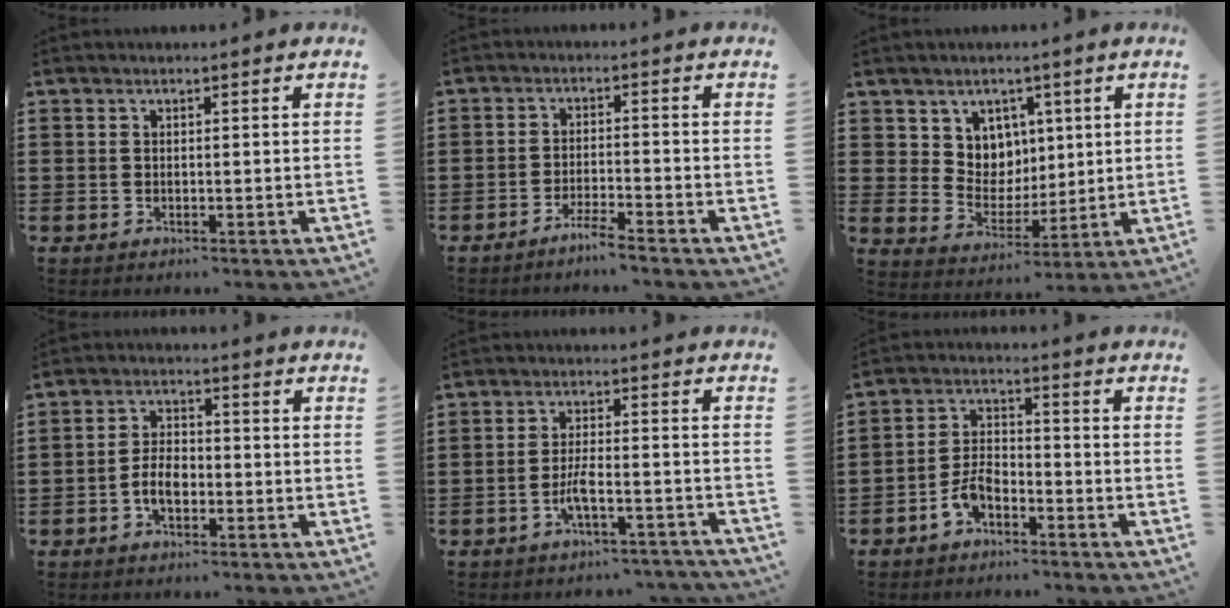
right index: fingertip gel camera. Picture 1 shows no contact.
{"total": 2.9, "force": [-2.7, -0.5, 1.1], "torque": [-0.026, -0.002, -0.053]}
{"total": 6.5, "force": [3.6, 5.4, 0.5], "torque": [-0.040, -0.014, 0.069]}
{"total": 4.7, "force": [-1.7, 2.3, 3.7], "torque": [-0.093, -0.003, -0.039]}
{"total": 4.6, "force": [-3.2, 0.7, 3.2], "torque": [-0.070, -0.002, -0.065]}
{"total": 4.9, "force": [-3.1, 2.4, 3.0], "torque": [-0.072, 0.005, -0.064]}